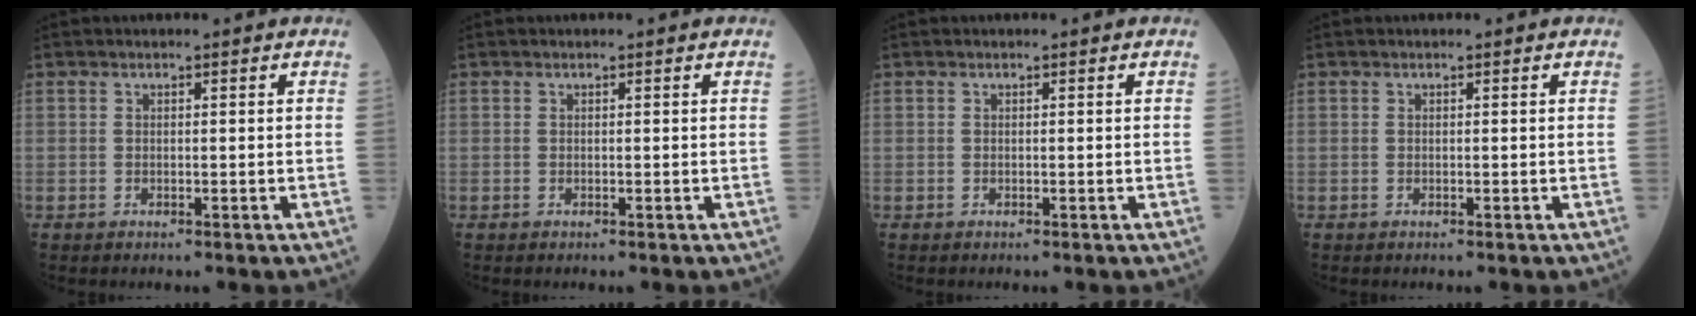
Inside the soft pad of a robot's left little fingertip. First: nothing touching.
{"total": 0.0}
{"total": 0.0}
{"total": 0.0}